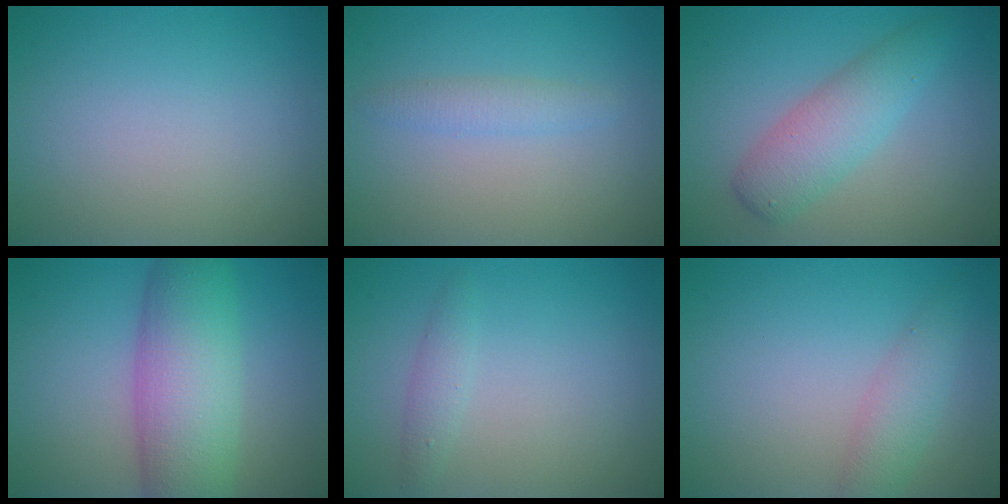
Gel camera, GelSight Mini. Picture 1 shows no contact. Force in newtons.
{"total": 1.6, "press": 1.6, "slide": 0.1}
{"total": 4.1, "press": 4.1, "slide": 0.0}
{"total": 8.5, "press": 8.5, "slide": 0.1}
{"total": 1.3, "press": 1.3, "slide": 0.0}
{"total": 2.5, "press": 2.5, "slide": 0.1}